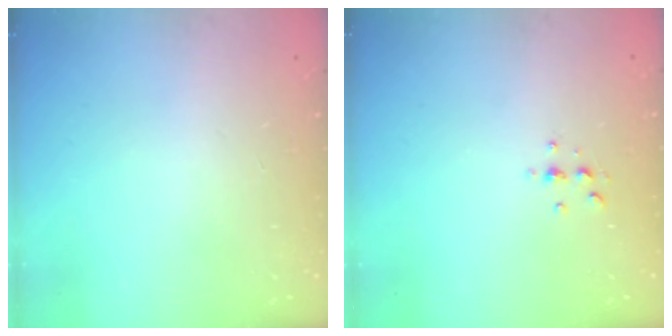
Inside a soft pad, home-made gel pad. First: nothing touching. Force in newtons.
{"total": 3.0, "press": 3.0, "slide": 0.4}